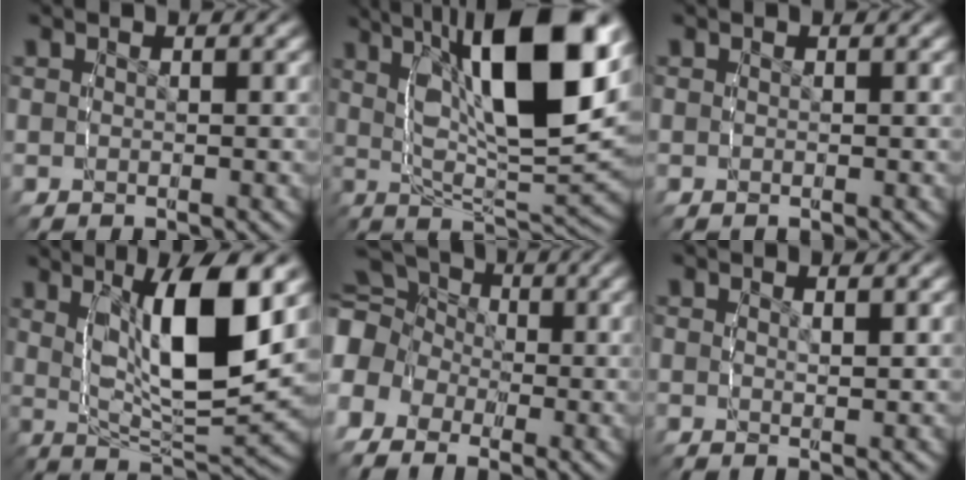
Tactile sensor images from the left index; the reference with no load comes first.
{"total": 13.0, "force": [3.6, 4.5, 11.7], "torque": [-0.184, 0.013, 0.049]}
{"total": 0.0}
{"total": 10.6, "force": [2.3, 4.0, 9.6], "torque": [-0.165, 0.004, 0.034]}
{"total": 10.7, "force": [1.3, 9.4, 5.1], "torque": [-0.109, 0.002, -0.004]}
{"total": 0.6, "force": [0.1, -0.3, 0.6], "torque": [-0.013, -0.006, 0.001]}